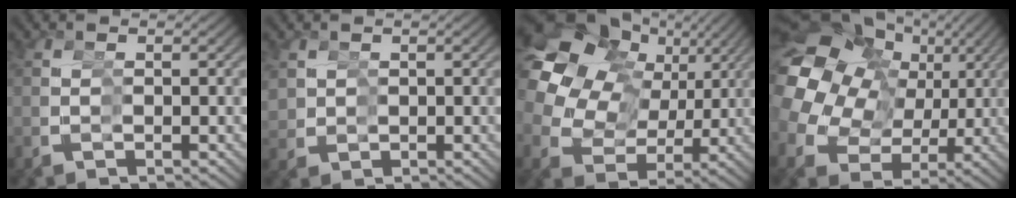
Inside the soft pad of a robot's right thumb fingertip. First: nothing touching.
{"total": 2.1, "force": [1.6, 1.4, -0.2], "torque": [-0.004, -0.004, 0.035]}
{"total": 12.7, "force": [4.9, 8.5, 8.2], "torque": [-0.166, 0.025, 0.071]}
{"total": 13.6, "force": [2.9, 9.6, 9.3], "torque": [-0.187, 0.007, 0.047]}